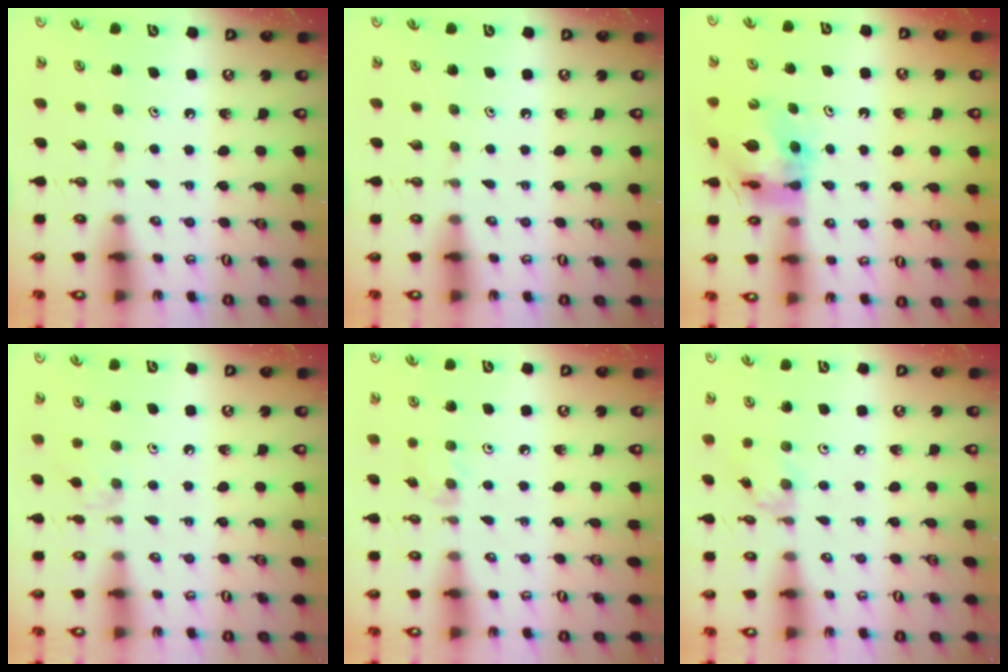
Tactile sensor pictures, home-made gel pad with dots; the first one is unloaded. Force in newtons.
{"total": 0.0}
{"total": 11.7, "press": 11.7, "slide": 1.2}
{"total": 5.9, "press": 5.9, "slide": 0.6}
{"total": 2.6, "press": 2.6, "slide": 0.4}
{"total": 1.4, "press": 1.4, "slide": 0.1}